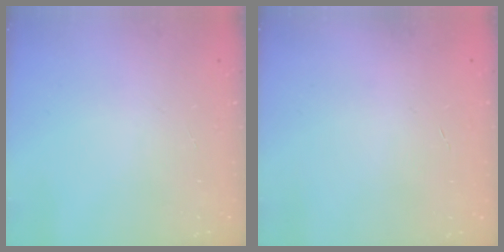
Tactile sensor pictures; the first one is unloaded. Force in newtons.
{"total": 0.0}